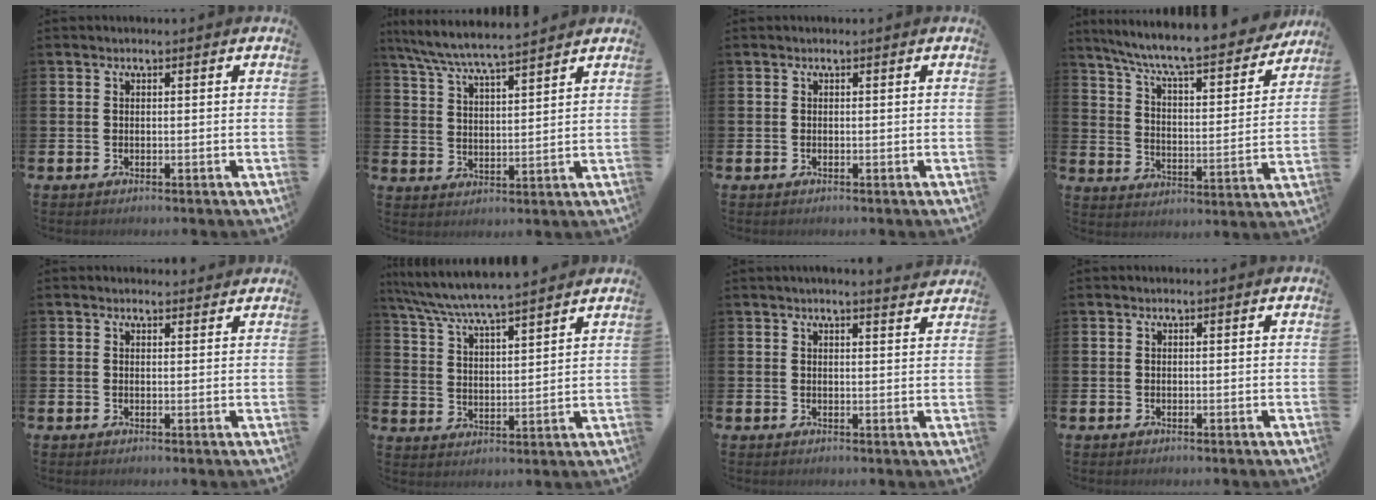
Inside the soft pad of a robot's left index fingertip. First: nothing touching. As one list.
[{"total": 6.6, "force": [6.3, 0.0, 1.9], "torque": [-0.063, -0.035, 0.112]}, {"total": 0.0}, {"total": 8.5, "force": [7.8, 0.8, 3.3], "torque": [-0.095, -0.060, 0.129]}, {"total": 1.1, "force": [1.0, 0.3, 0.1], "torque": [0.005, 0.000, 0.017]}, {"total": 6.7, "force": [6.5, 0.0, 1.7], "torque": [-0.062, -0.041, 0.115]}, {"total": 2.4, "force": [2.4, -0.3, 0.3], "torque": [-0.001, -0.016, 0.041]}, {"total": 0.0}]